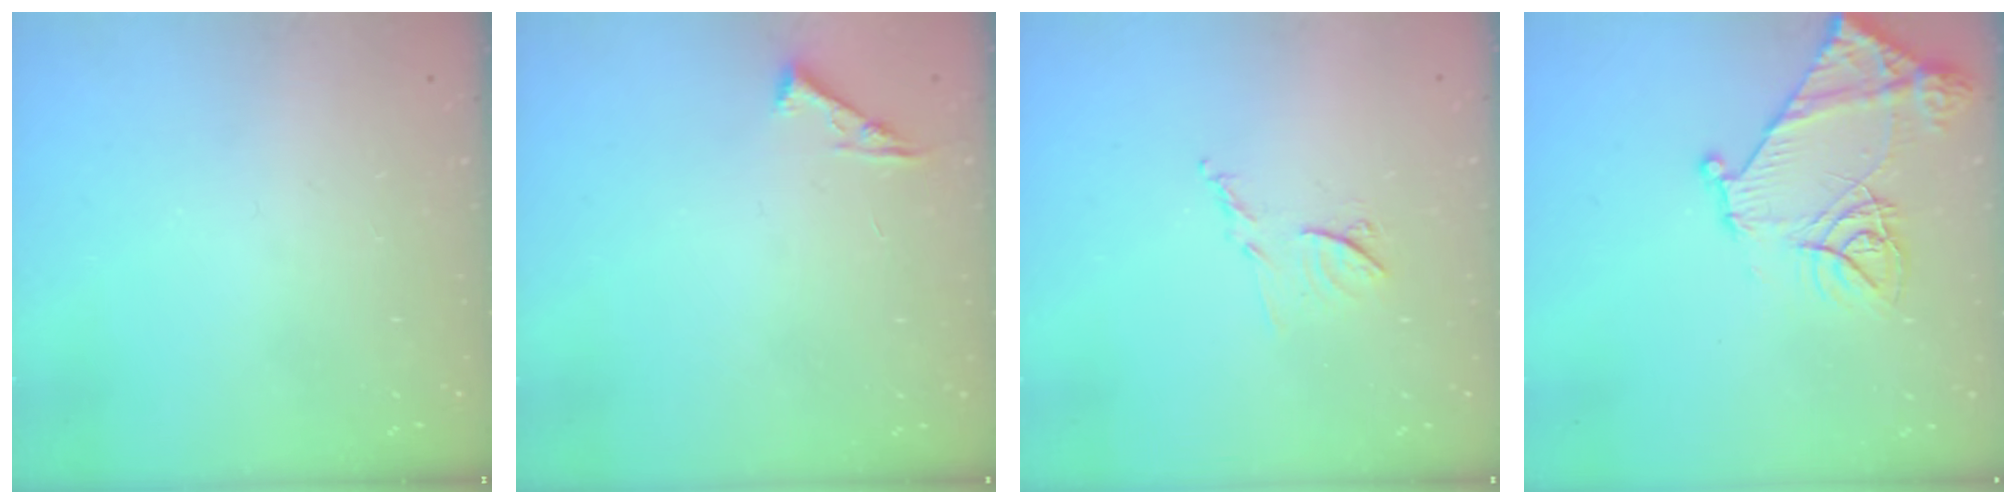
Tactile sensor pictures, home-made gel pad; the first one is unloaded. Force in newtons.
{"total": 5.3, "press": 5.2, "slide": 0.7}
{"total": 7.7, "press": 7.7, "slide": 0.5}
{"total": 14.8, "press": 14.7, "slide": 1.6}